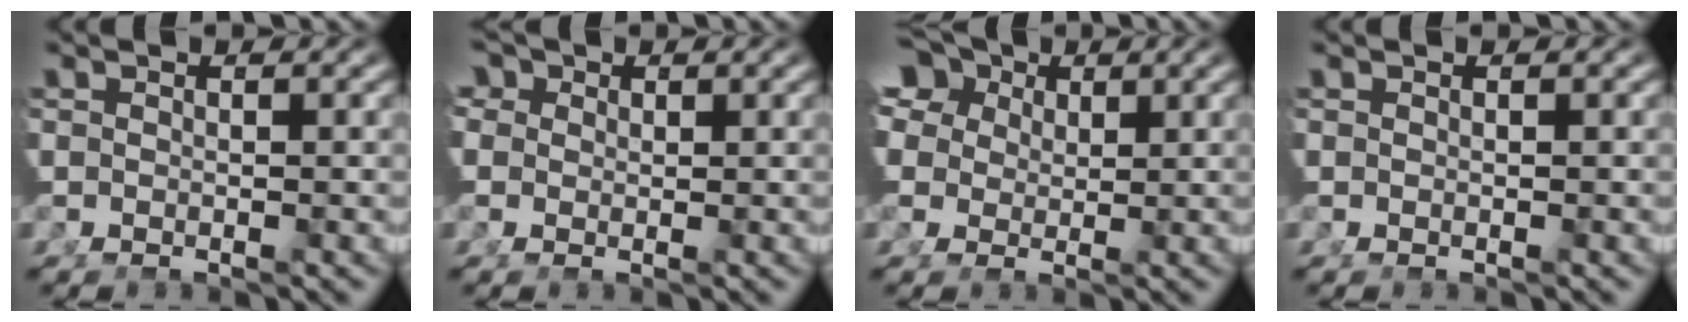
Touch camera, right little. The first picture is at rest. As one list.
[{"total": 3.7, "force": [1.2, 3.1, 1.6], "torque": [-0.039, 0.000, 0.015]}, {"total": 9.2, "force": [3.8, 6.9, 4.7], "torque": [-0.090, 0.001, 0.059]}, {"total": 0.0}]